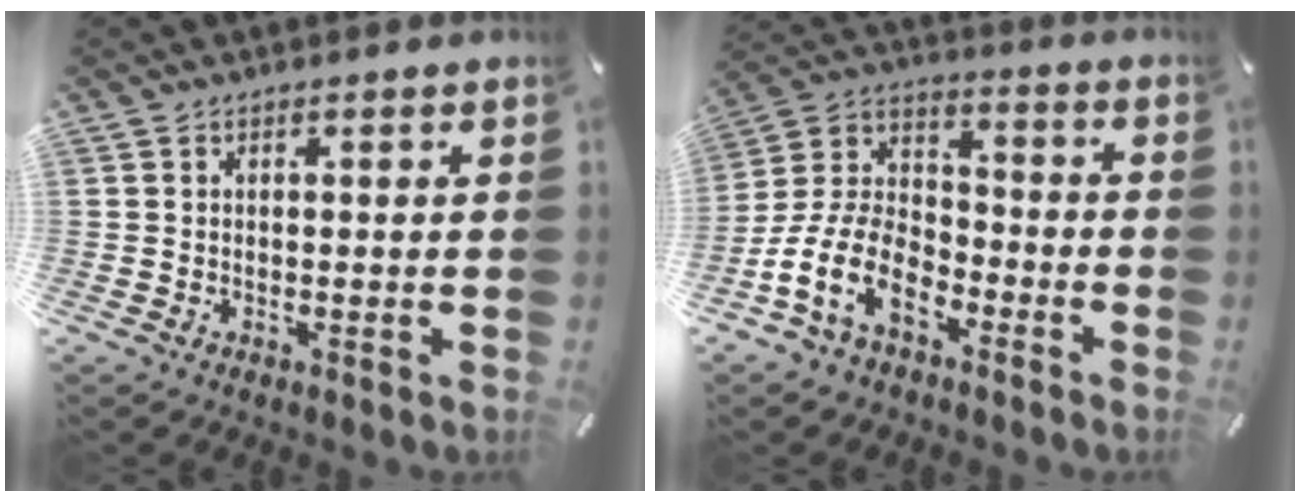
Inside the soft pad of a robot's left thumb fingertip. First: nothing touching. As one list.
[{"total": 14.2, "force": [-8.7, 8.1, 7.8], "torque": [-0.180, 0.034, -0.169]}]